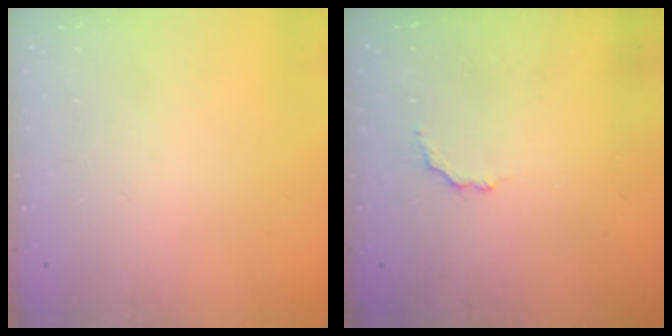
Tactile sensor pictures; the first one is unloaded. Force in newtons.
{"total": 2.9, "press": 2.7, "slide": 0.9}